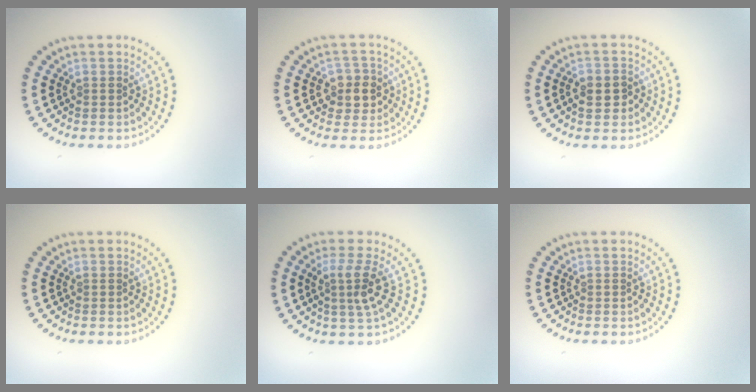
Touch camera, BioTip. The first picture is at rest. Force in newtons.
{"total": 2.6, "press": 2.4, "slide": 1.0}
{"total": 2.4, "press": 2.3, "slide": 0.6}
{"total": 0.0}
{"total": 2.7, "press": 1.9, "slide": 1.8}
{"total": 0.0}